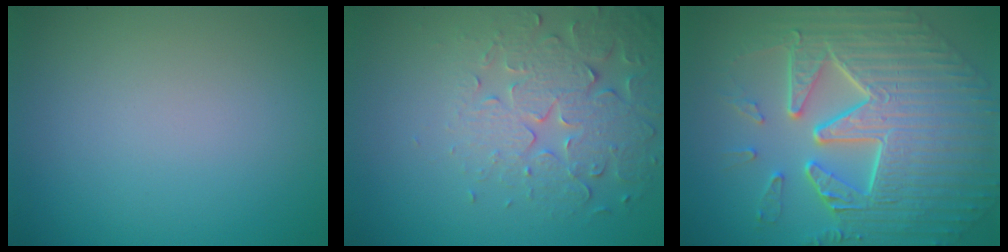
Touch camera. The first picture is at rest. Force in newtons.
{"total": 5.0, "press": 4.1, "slide": 2.9}
{"total": 11.0, "press": 7.6, "slide": 7.9}